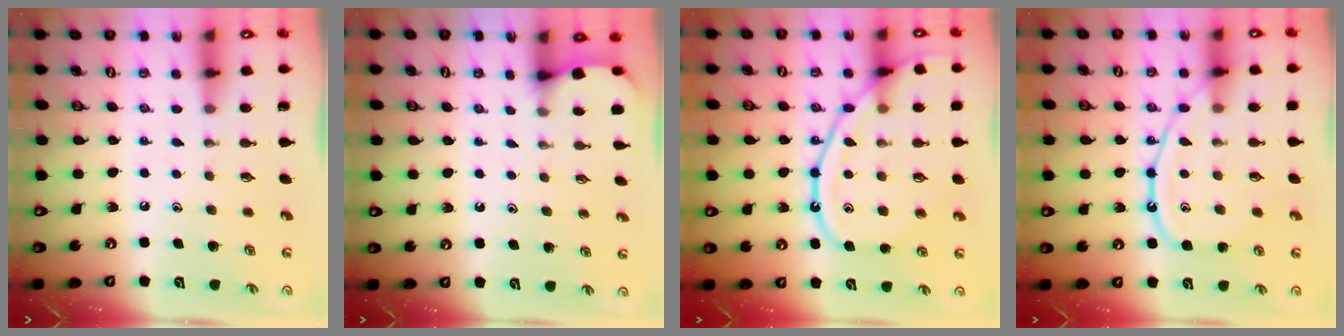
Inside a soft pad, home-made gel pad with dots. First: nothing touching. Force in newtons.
{"total": 2.2, "press": 2.2, "slide": 0.3}
{"total": 14.2, "press": 14.2, "slide": 1.3}
{"total": 12.1, "press": 12.0, "slide": 1.5}